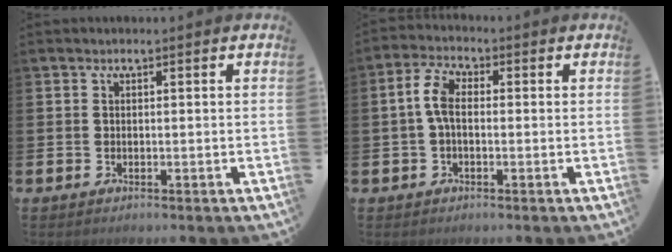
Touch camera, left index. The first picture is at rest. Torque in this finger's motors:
{"motor_torque": [0.92, 0.05, 0.43, 0.16]}